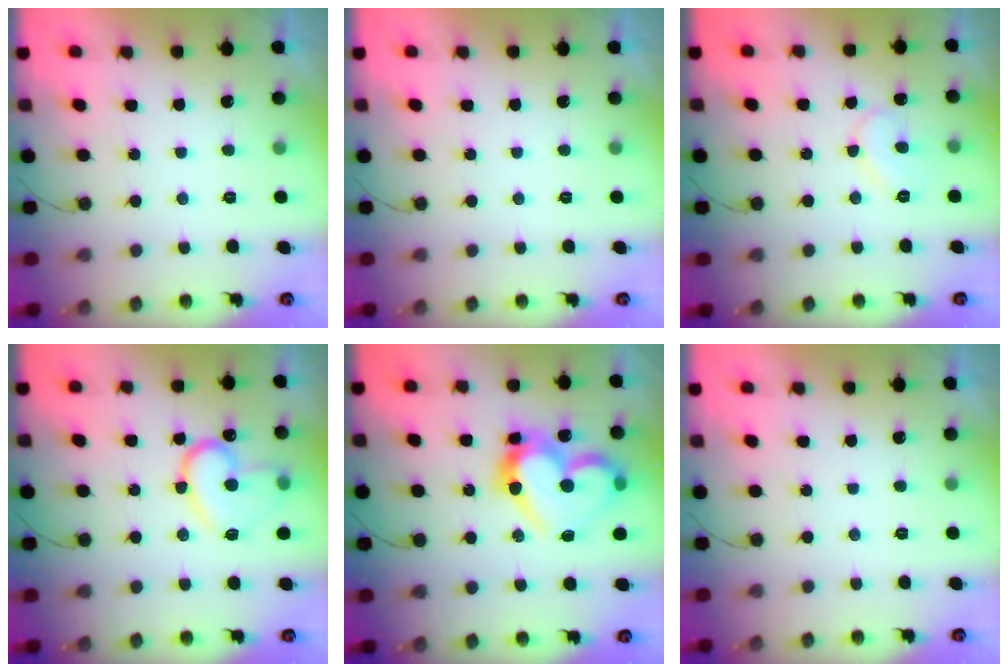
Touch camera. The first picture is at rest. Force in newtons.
{"total": 0.0}
{"total": 7.6, "press": 7.6, "slide": 0.4}
{"total": 14.9, "press": 14.9, "slide": 1.0}
{"total": 19.1, "press": 19.1, "slide": 1.8}
{"total": 0.0}